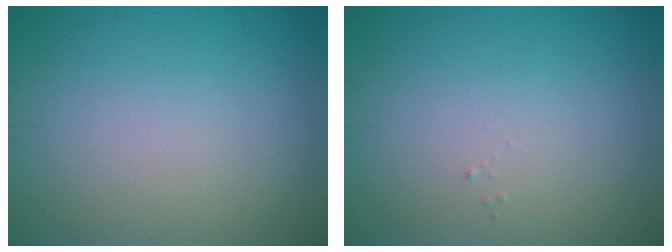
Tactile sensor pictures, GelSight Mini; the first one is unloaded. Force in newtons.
{"total": 0.0}